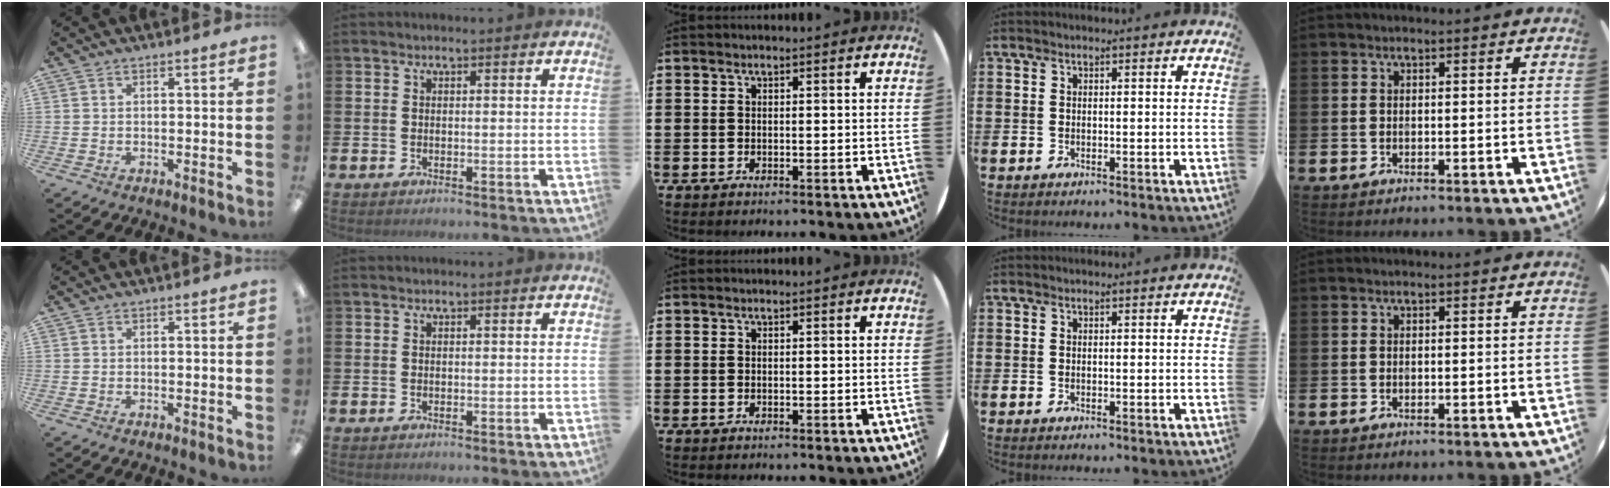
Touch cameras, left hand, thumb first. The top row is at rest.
{}